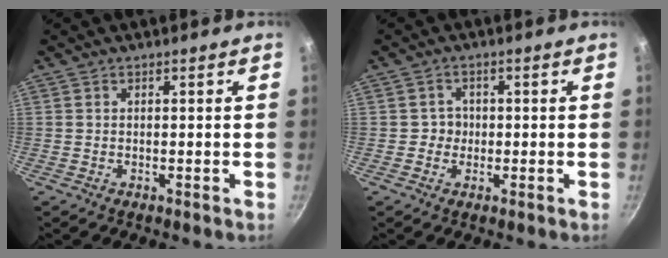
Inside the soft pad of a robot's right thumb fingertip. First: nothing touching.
{"total": 2.3, "force": [-0.3, 2.2, 0.5], "torque": [0.014, 0.004, -0.009]}